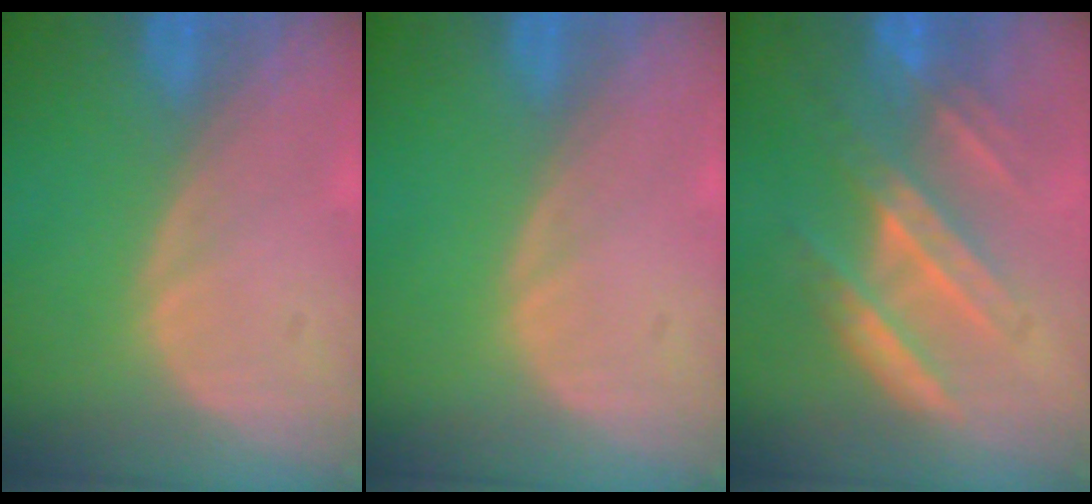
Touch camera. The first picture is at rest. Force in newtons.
{"total": 0.0}
{"total": 7.0, "press": 7.0, "slide": 0.2}